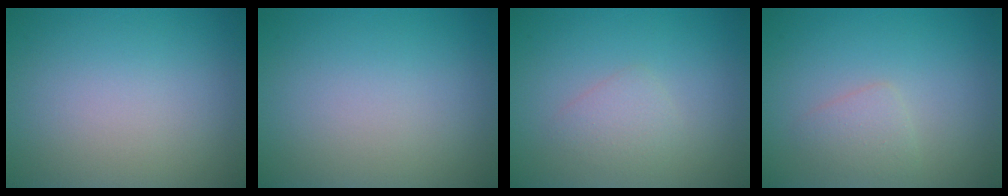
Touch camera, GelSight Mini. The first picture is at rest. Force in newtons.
{"total": 0.0}
{"total": 1.7, "press": 1.7, "slide": 0.1}
{"total": 1.5, "press": 1.5, "slide": 0.1}